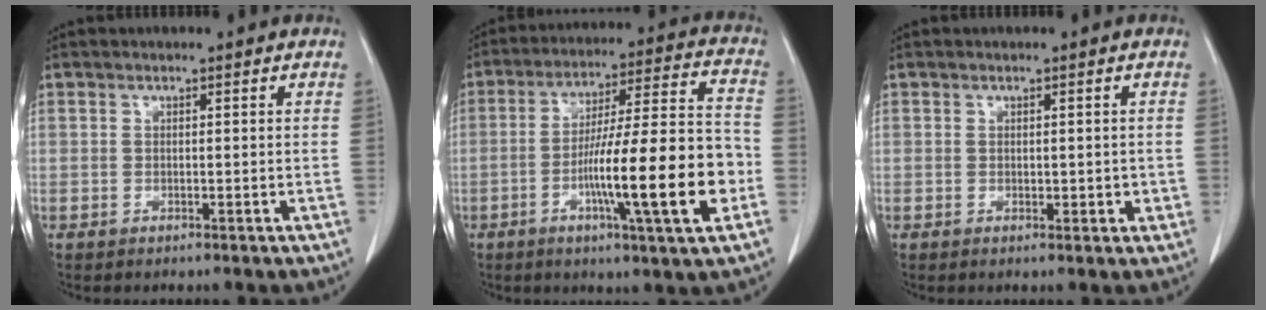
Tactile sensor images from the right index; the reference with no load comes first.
{"total": 18.2, "force": [-5.2, 0.7, 17.4], "torque": [-0.275, 0.004, -0.080]}
{"total": 1.9, "force": [0.0, 1.3, 1.3], "torque": [-0.012, 0.004, 0.005]}